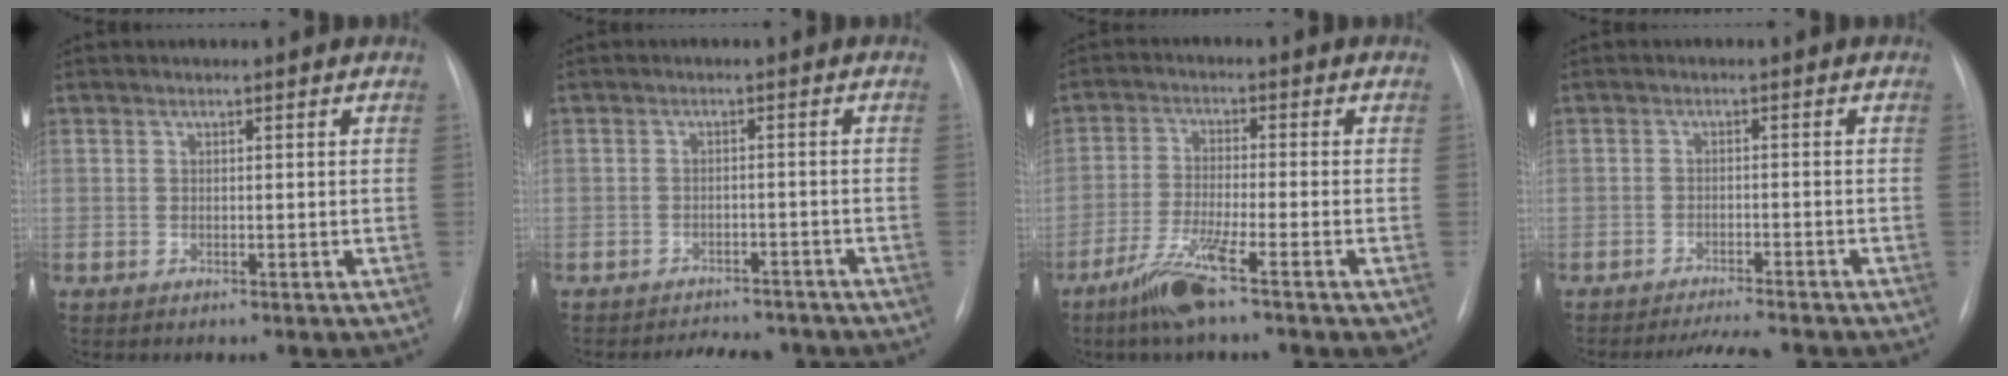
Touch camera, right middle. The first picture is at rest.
{"total": 7.6, "force": [-6.9, 2.5, 1.8], "torque": [-0.023, 0.002, -0.083]}
{"total": 8.4, "force": [-5.1, 0.2, 6.7], "torque": [-0.133, -0.021, -0.097]}
{"total": 5.9, "force": [-5.5, 0.1, 2.0], "torque": [-0.027, -0.011, -0.084]}